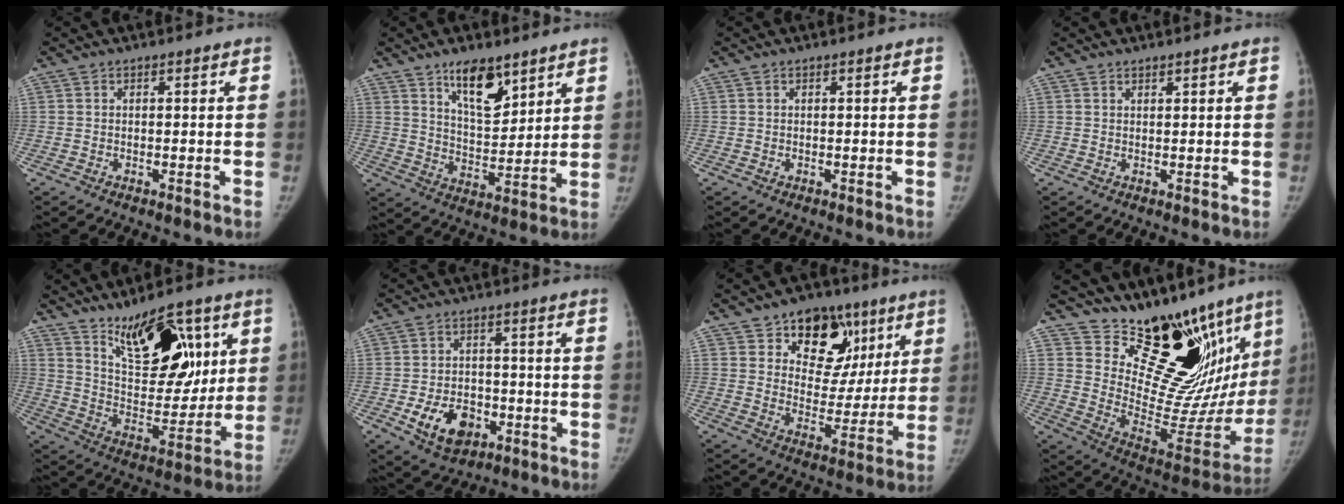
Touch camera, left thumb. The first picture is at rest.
{"total": 11.1, "force": [7.2, 4.8, 6.9], "torque": [-0.087, -0.055, 0.130]}
{"total": 0.0}
{"total": 0.8, "force": [0.8, 0.1, 0.2], "torque": [0.000, -0.007, 0.014]}
{"total": 18.6, "force": [9.2, 8.7, 13.6], "torque": [-0.156, -0.052, 0.164]}
{"total": 9.8, "force": [-3.5, 6.9, 6.0], "torque": [-0.077, 0.015, -0.048]}
{"total": 16.2, "force": [8.6, 11.2, 7.8], "torque": [-0.047, -0.028, 0.131]}
{"total": 27.0, "force": [19.5, 11.0, 15.0], "torque": [-0.180, -0.136, 0.292]}